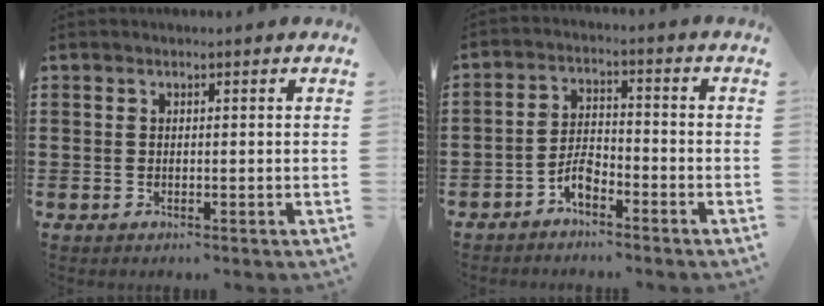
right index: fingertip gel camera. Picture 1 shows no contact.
{"total": 3.8, "force": [-2.8, 1.4, 2.3], "torque": [-0.058, 0.002, -0.057]}